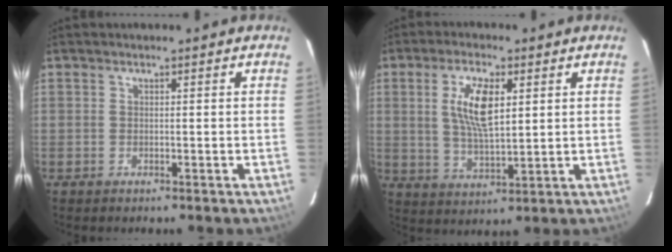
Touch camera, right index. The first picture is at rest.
{"total": 9.0, "force": [2.5, 3.4, 8.0], "torque": [-0.152, 0.003, 0.051]}